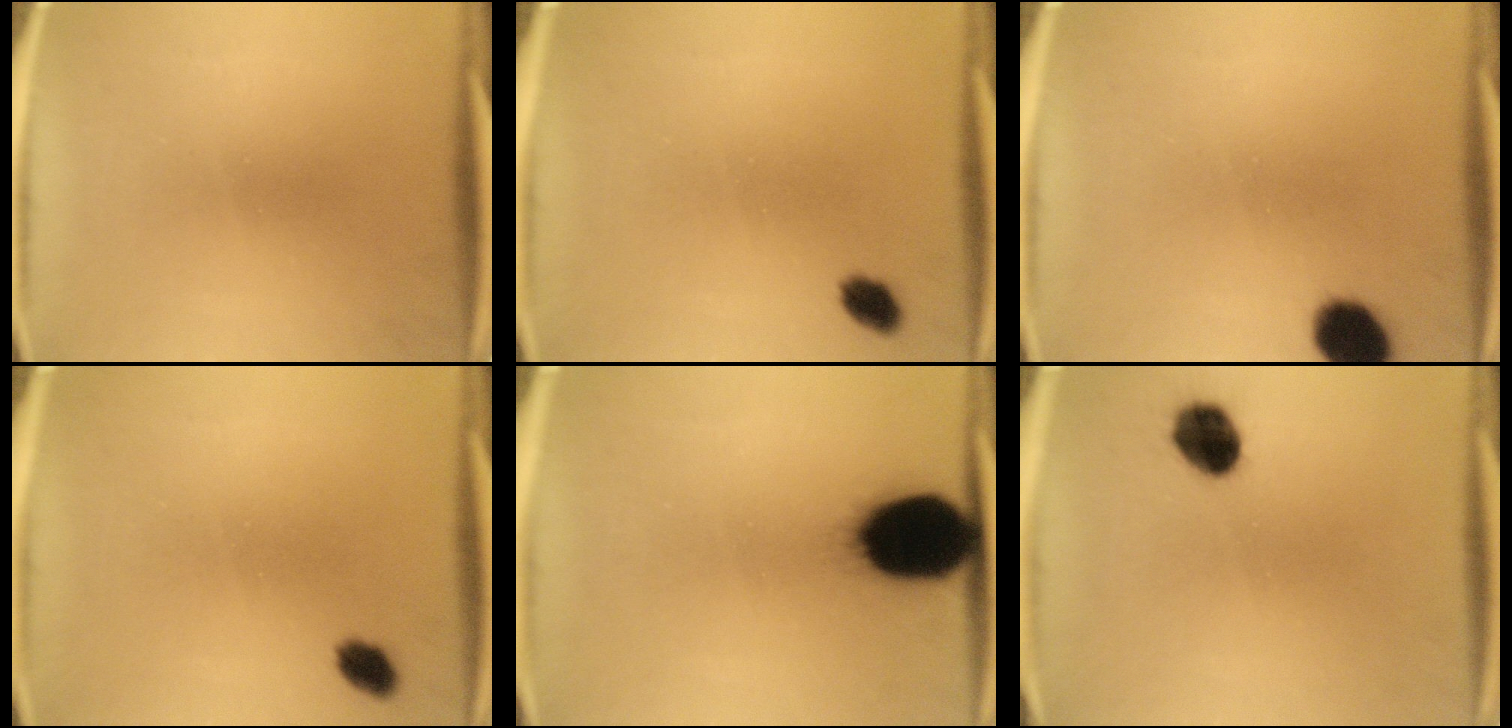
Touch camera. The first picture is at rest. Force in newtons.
{"total": 2.8}
{"total": 7.7}
{"total": 2.8}
{"total": 19.9}
{"total": 8.0}